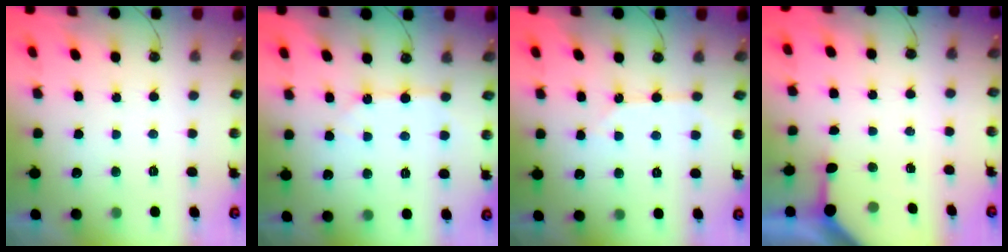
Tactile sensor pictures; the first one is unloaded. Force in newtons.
{"total": 6.7, "press": 6.7, "slide": 0.7}
{"total": 2.7, "press": 2.7, "slide": 0.3}
{"total": 3.3, "press": 3.3, "slide": 0.3}